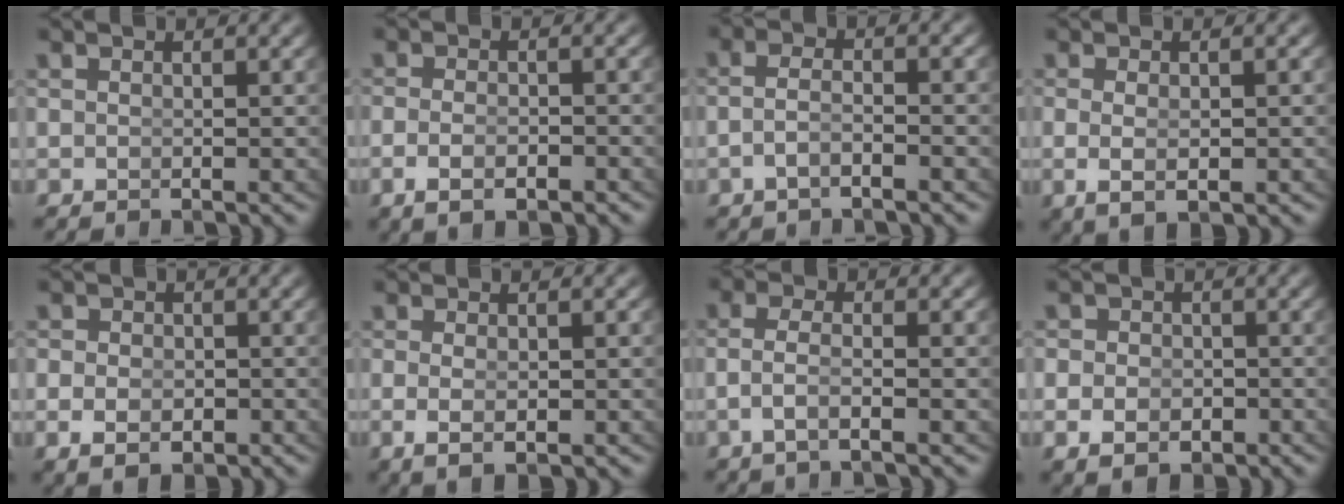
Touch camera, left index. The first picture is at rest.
{"total": 2.7, "force": [-2.0, 0.5, 1.8], "torque": [-0.040, -0.010, -0.025]}
{"total": 2.4, "force": [-1.6, 0.2, 1.8], "torque": [-0.042, -0.012, -0.021]}
{"total": 2.6, "force": [-0.6, 0.6, 2.5], "torque": [-0.055, -0.015, 0.006]}
{"total": 2.8, "force": [-1.2, 1.7, 1.7], "torque": [-0.031, -0.021, -0.007]}
{"total": 2.5, "force": [-0.9, 0.5, 2.3], "torque": [-0.053, -0.017, 0.001]}
{"total": 2.9, "force": [-1.1, 0.8, 2.6], "torque": [-0.064, -0.017, -0.011]}
{"total": 3.1, "force": [-1.4, 2.4, 1.4], "torque": [-0.023, -0.018, -0.016]}